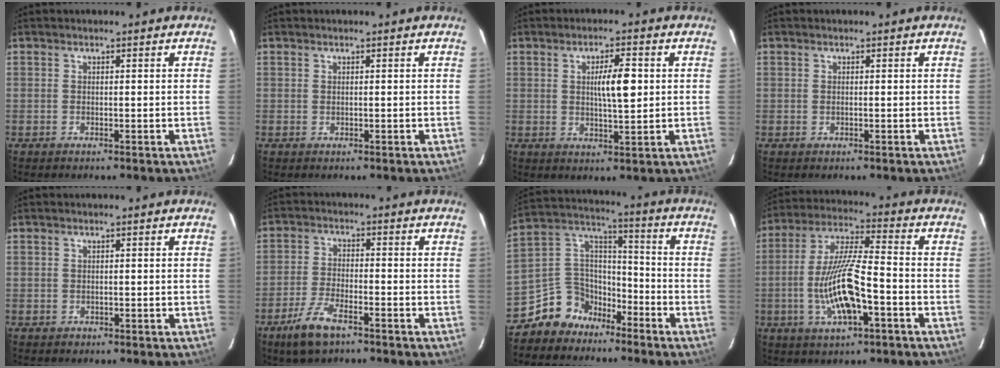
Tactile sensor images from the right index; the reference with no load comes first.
{"total": 0.0}
{"total": 5.7, "force": [0.9, 1.0, 5.5], "torque": [-0.091, 0.004, 0.016]}
{"total": 0.0}
{"total": 0.6, "force": [-0.3, 0.5, 0.0], "torque": [-0.002, 0.004, -0.005]}
{"total": 6.7, "force": [-4.5, 1.8, 4.6], "torque": [-0.103, -0.008, -0.081]}
{"total": 10.0, "force": [-7.5, 6.7, 0.6], "torque": [-0.015, 0.065, -0.138]}
{"total": 13.1, "force": [-3.7, 2.4, 12.3], "torque": [-0.243, 0.000, -0.065]}